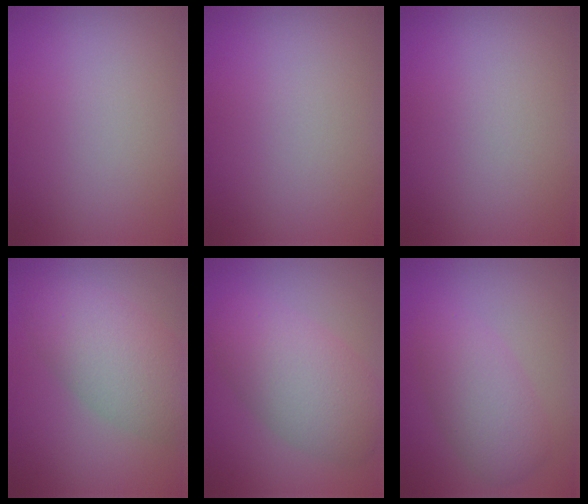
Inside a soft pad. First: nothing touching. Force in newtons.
{"total": 0.0}
{"total": 0.0}
{"total": 6.1, "press": 6.0, "slide": 0.3}
{"total": 6.4, "press": 6.4, "slide": 0.2}
{"total": 4.3, "press": 4.3, "slide": 0.1}